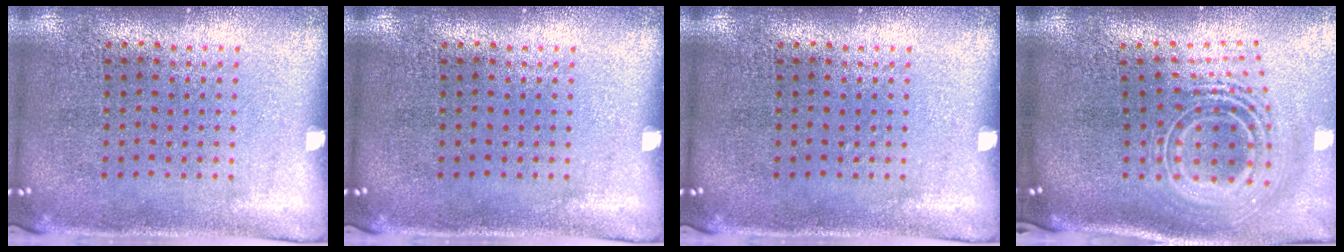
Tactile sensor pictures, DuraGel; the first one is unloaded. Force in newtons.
{"total": 0.0}
{"total": 0.0}
{"total": 2.8, "press": 1.9, "slide": 2.1}